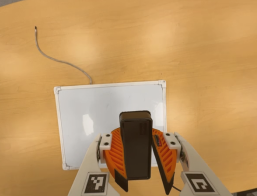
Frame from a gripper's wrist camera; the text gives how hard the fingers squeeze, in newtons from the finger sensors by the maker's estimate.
{"total": 9.8, "left": 10.2, "right": 9.4}